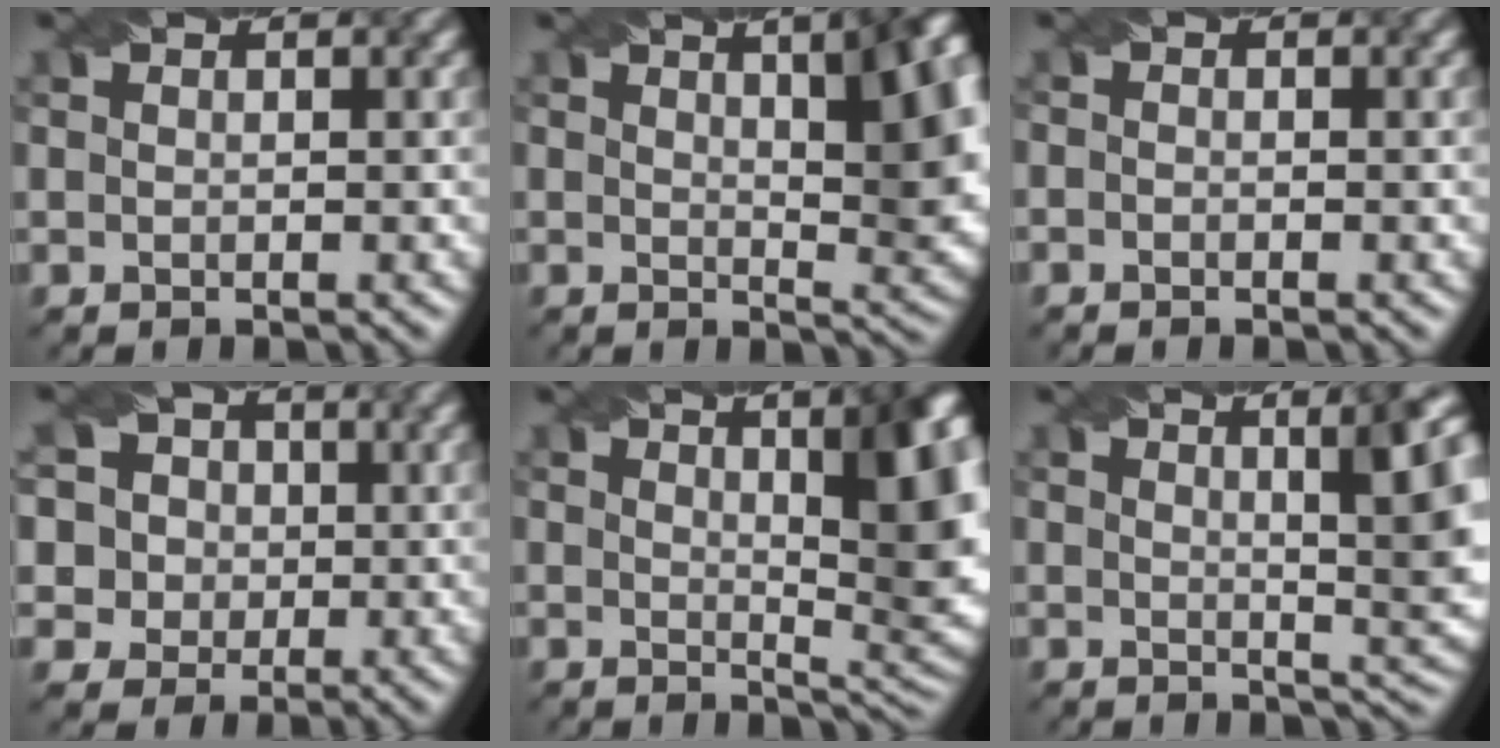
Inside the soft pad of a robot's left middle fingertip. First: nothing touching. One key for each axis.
{"total": 11.7, "fx": 3.7, "fy": 5.0, "fz": 9.9, "tx": -0.075, "ty": 0.021, "tz": 0.047}
{"total": 0.6, "fx": -0.4, "fy": 0.3, "fz": 0.3, "tx": -0.005, "ty": -0.003, "tz": -0.007}
{"total": 8.2, "fx": 2.6, "fy": 7.1, "fz": 3.0, "tx": -0.045, "ty": 0.031, "tz": 0.020}
{"total": 12.2, "fx": 3.2, "fy": 4.2, "fz": 10.9, "tx": -0.091, "ty": 0.017, "tz": 0.038}
{"total": 9.0, "fx": 2.3, "fy": 2.5, "fz": 8.3, "tx": -0.076, "ty": 0.014, "tz": 0.028}